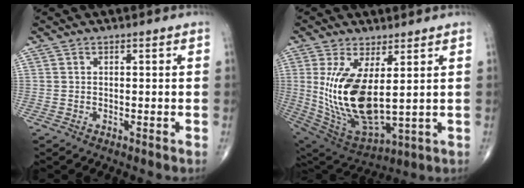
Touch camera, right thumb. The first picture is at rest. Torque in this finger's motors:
{"motor_torque": [-0.36, 1.28, 1.66, 0.20, 0.62]}